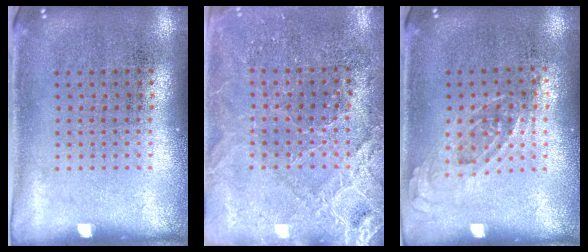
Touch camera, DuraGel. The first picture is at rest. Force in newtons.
{"total": 3.0, "press": 2.9, "slide": 0.4}
{"total": 0.7, "press": 0.6, "slide": 0.3}